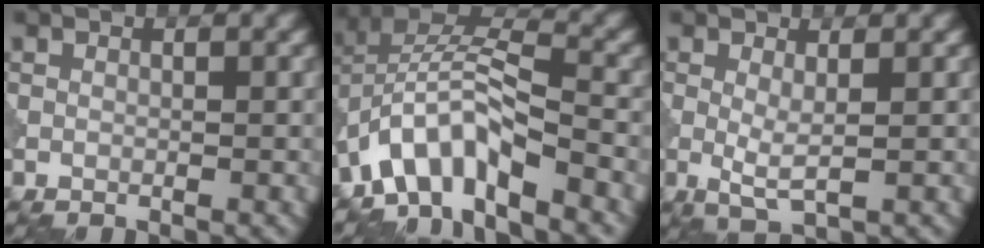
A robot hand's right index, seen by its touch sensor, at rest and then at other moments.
{"total": 7.3, "force": [-4.4, 2.6, 5.2], "torque": [-0.090, 0.011, -0.094]}
{"total": 2.3, "force": [0.1, 0.4, 2.2], "torque": [-0.047, -0.007, 0.004]}